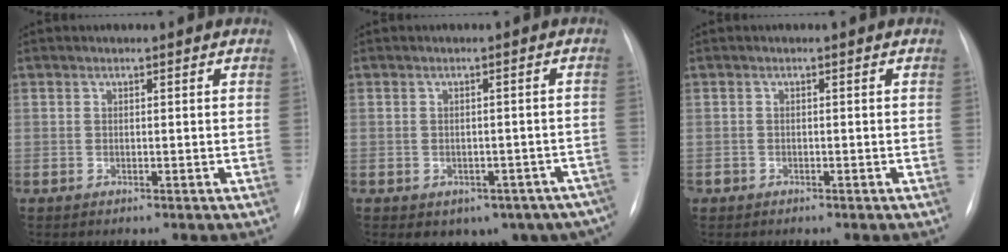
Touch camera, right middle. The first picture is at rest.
{"total": 13.0, "force": [-8.8, 8.0, 5.3], "torque": [-0.063, 0.013, -0.092]}
{"total": 0.8, "force": [-0.5, 0.6, 0.0], "torque": [-0.004, 0.004, -0.009]}